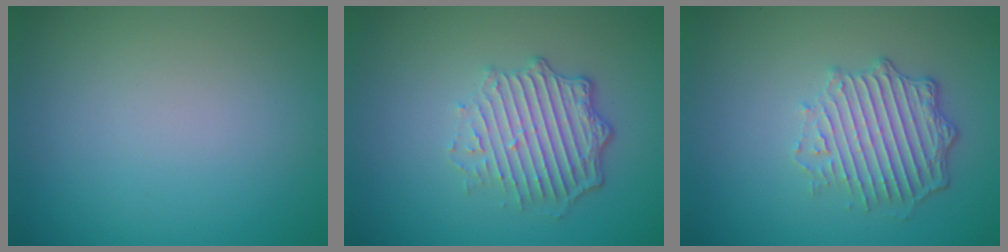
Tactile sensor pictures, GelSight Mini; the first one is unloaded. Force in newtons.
{"total": 5.0, "press": 3.6, "slide": 3.5}
{"total": 4.1, "press": 3.2, "slide": 2.5}